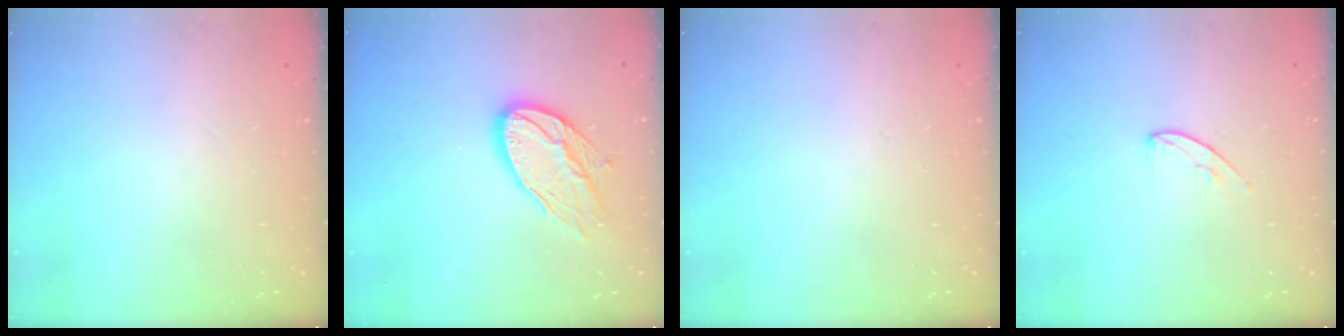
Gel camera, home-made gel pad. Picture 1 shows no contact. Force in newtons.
{"total": 13.5, "press": 13.5, "slide": 1.0}
{"total": 0.0}
{"total": 4.9, "press": 4.9, "slide": 0.5}